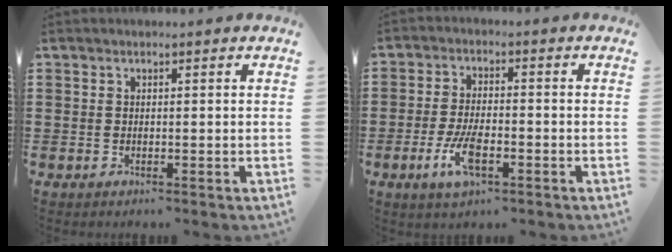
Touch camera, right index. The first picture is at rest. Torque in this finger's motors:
{"motor_torque": [2.14, 0.00, 0.26, 0.16]}